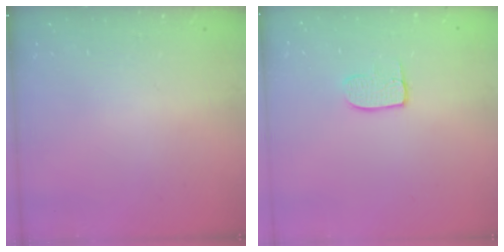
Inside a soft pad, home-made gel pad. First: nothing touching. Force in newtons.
{"total": 7.2, "press": 7.1, "slide": 0.4}